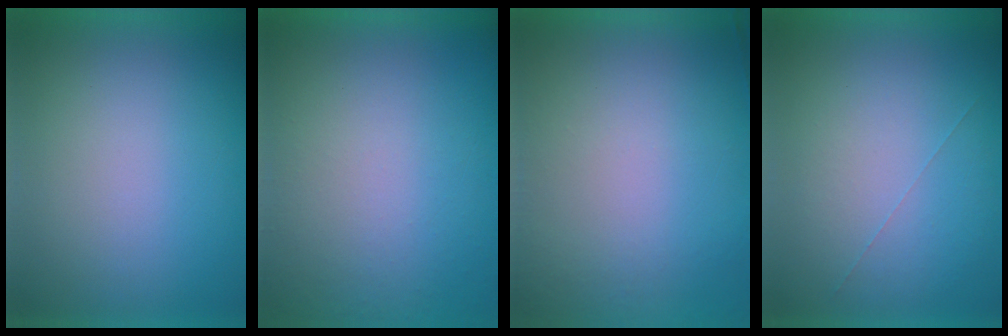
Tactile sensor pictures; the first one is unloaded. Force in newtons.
{"total": 5.0}
{"total": 6.1}
{"total": 1.0}